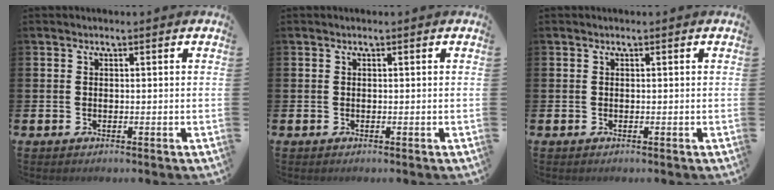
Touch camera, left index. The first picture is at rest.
{"total": 0.0}
{"total": 0.0}